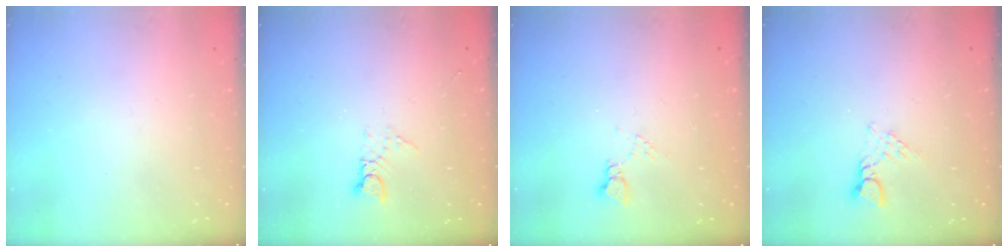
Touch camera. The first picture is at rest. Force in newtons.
{"total": 2.9, "press": 2.9, "slide": 0.2}
{"total": 4.1, "press": 4.0, "slide": 0.5}
{"total": 2.8, "press": 2.8, "slide": 0.3}